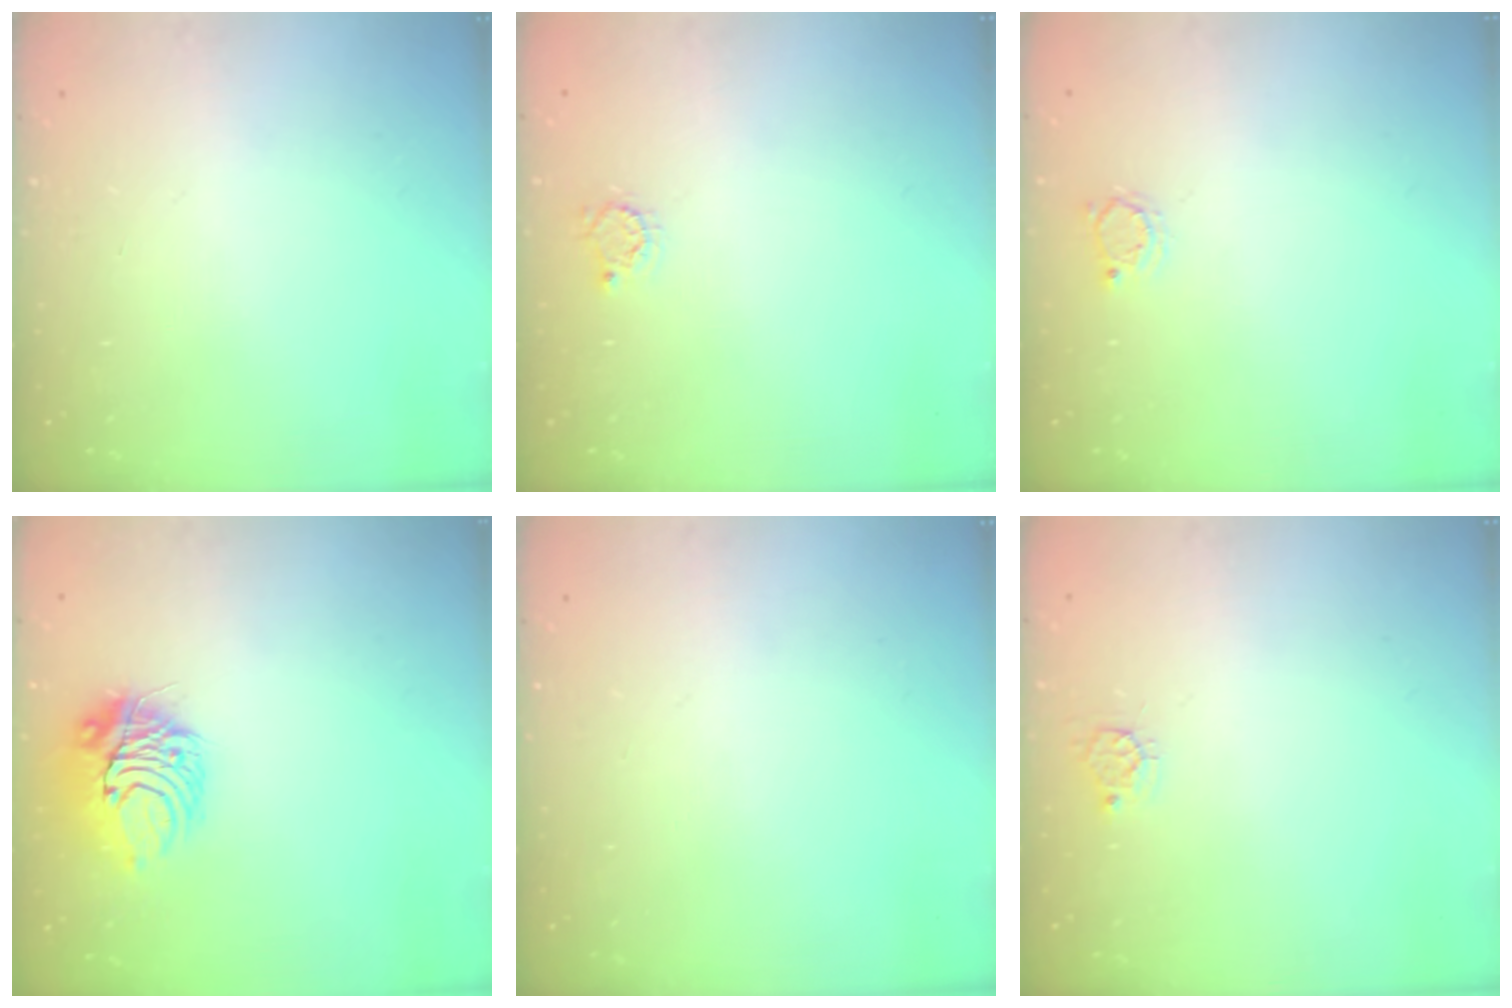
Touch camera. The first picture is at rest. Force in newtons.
{"total": 2.8, "press": 2.8, "slide": 0.4}
{"total": 2.4, "press": 2.3, "slide": 0.3}
{"total": 10.0, "press": 9.9, "slide": 0.9}
{"total": 0.0}
{"total": 3.9, "press": 3.9, "slide": 0.4}